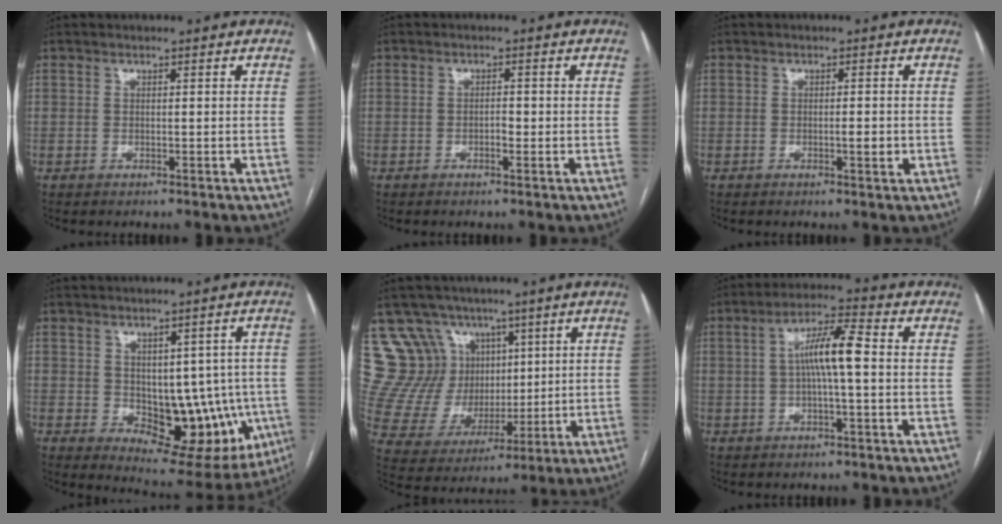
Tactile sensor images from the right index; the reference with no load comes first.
{"total": 1.5, "force": [-0.4, 0.7, 1.3], "torque": [-0.020, 0.003, -0.007]}
{"total": 1.8, "force": [-0.3, 0.4, 1.7], "torque": [-0.027, -0.001, -0.005]}
{"total": 13.9, "force": [-1.9, 7.8, 11.3], "torque": [-0.127, 0.007, 0.003]}
{"total": 13.4, "force": [8.0, 10.4, 2.6], "torque": [-0.062, 0.046, 0.167]}
{"total": 7.5, "force": [0.4, 0.9, 7.5], "torque": [-0.139, 0.017, 0.003]}